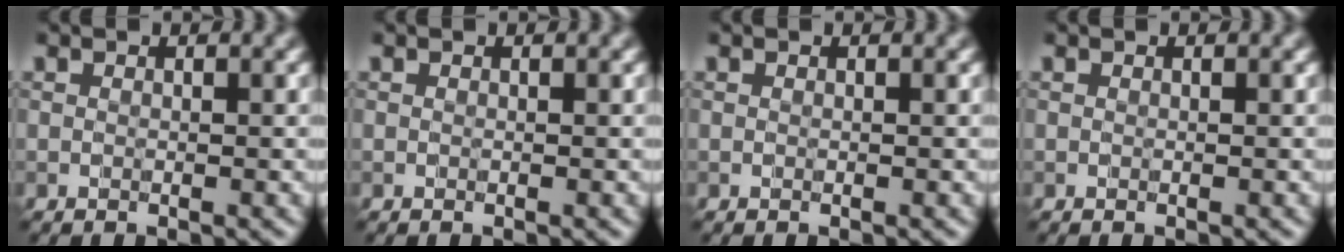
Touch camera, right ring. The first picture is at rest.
{"total": 0.0}
{"total": 0.0}
{"total": 0.0}